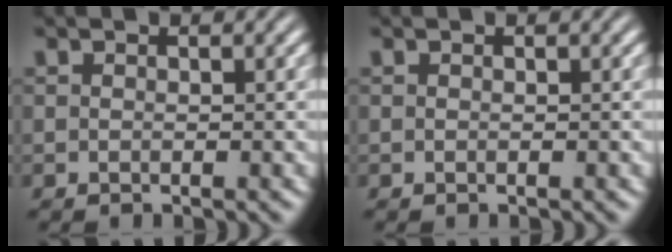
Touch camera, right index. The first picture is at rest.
{"total": 0.0}